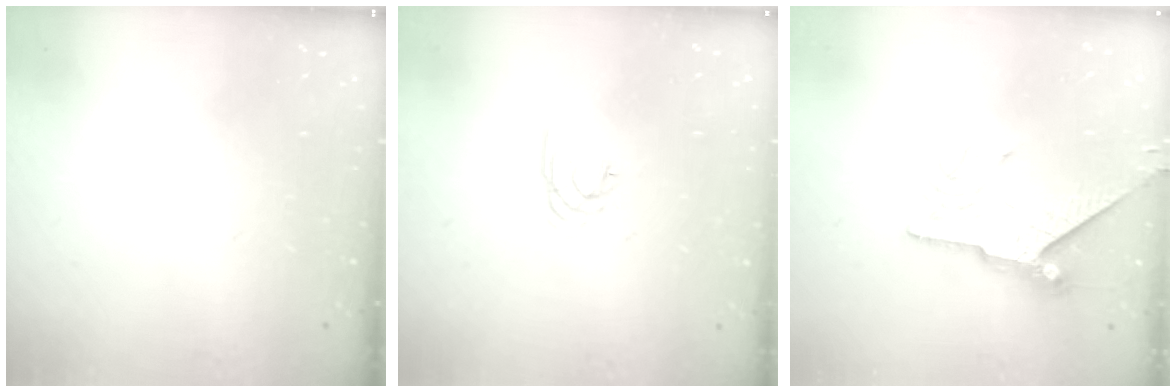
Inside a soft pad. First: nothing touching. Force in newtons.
{"total": 2.8, "press": 2.7, "slide": 0.3}
{"total": 8.7, "press": 8.7, "slide": 0.6}